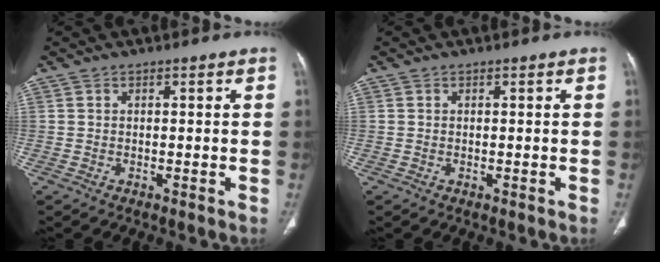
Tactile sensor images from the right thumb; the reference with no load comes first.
{"total": 0.0}